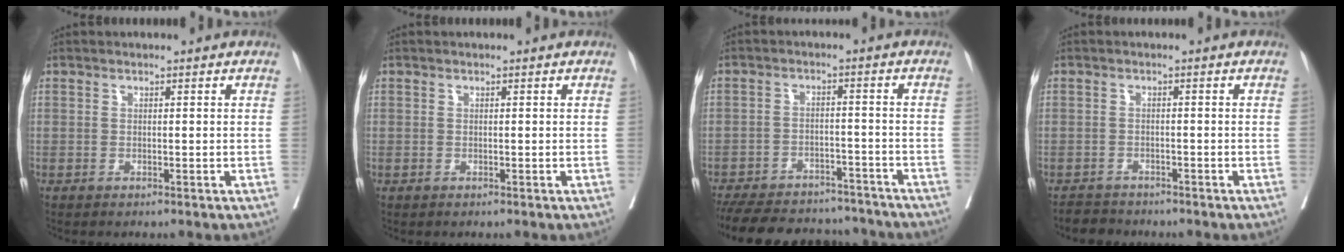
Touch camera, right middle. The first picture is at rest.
{"total": 0.0}
{"total": 19.7, "force": [-17.4, 6.6, 6.4], "torque": [-0.161, -0.005, -0.240]}
{"total": 3.4, "force": [-3.2, 1.1, -0.2], "torque": [-0.002, -0.006, -0.055]}